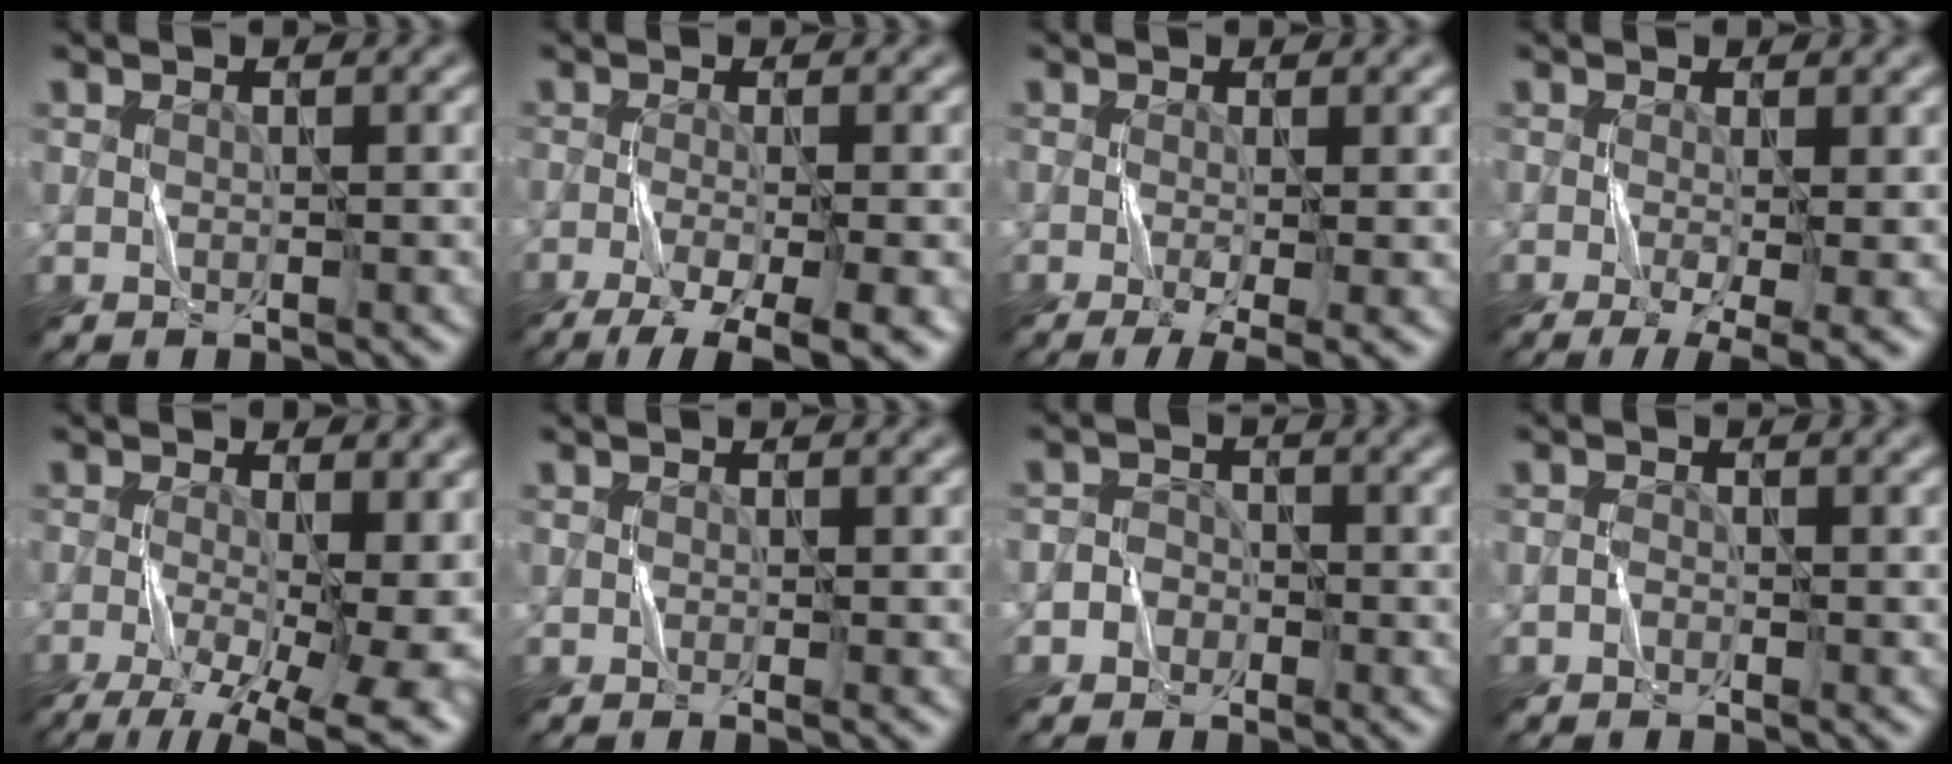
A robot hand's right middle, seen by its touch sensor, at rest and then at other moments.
{"total": 9.0, "force": [-5.4, 2.3, 6.8], "torque": [-0.096, -0.018, -0.083]}
{"total": 4.9, "force": [-1.6, 1.2, 4.4], "torque": [-0.065, -0.010, -0.021]}
{"total": 5.9, "force": [-1.9, 1.6, 5.4], "torque": [-0.080, -0.011, -0.020]}
{"total": 11.4, "force": [-3.6, 4.3, 9.9], "torque": [-0.152, -0.021, -0.050]}
{"total": 0.9, "force": [-0.2, 0.1, 0.8], "torque": [-0.011, -0.006, -0.005]}
{"total": 1.6, "force": [-0.9, 1.3, 0.3], "torque": [0.002, 0.008, -0.022]}
{"total": 0.7, "force": [-0.5, 0.3, 0.3], "torque": [-0.005, 0.002, -0.012]}